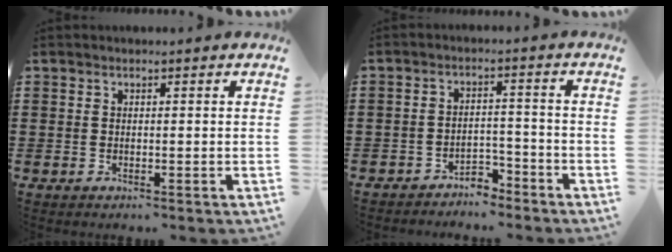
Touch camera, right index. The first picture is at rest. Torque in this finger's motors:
{"motor_torque": [-0.77, -0.40, -0.30, -0.06]}